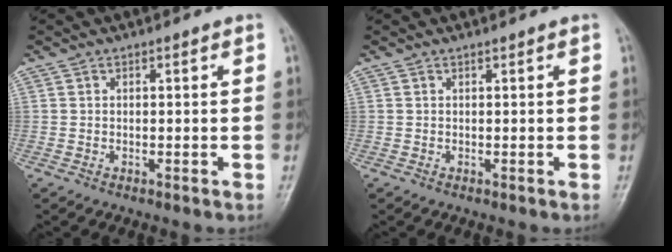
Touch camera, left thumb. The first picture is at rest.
{"total": 0.0}